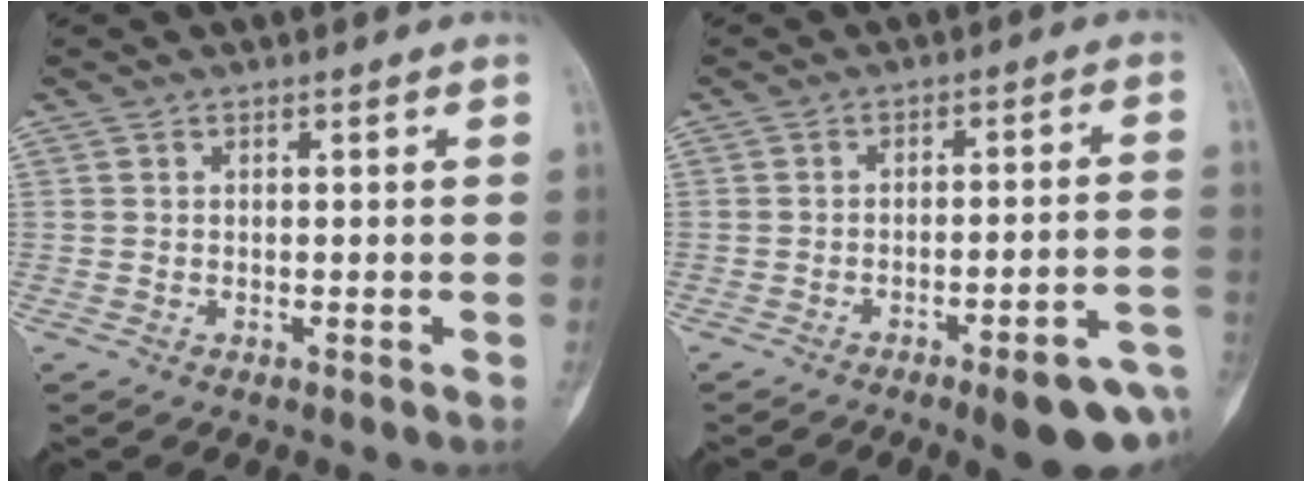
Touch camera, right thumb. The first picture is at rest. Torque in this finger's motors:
{"motor_torque": [1.99, 0.05, 1.35, -0.88, 0.24]}